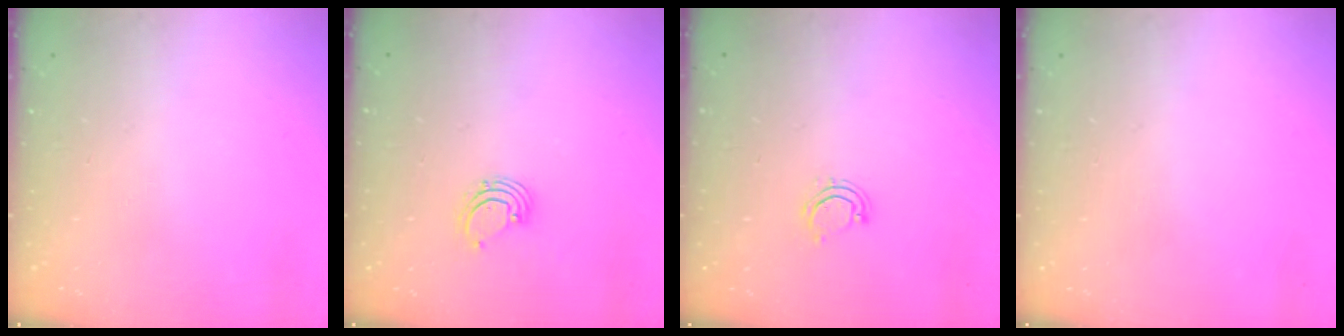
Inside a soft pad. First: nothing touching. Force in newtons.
{"total": 1.6, "press": 1.6, "slide": 0.1}
{"total": 3.9, "press": 3.9, "slide": 0.4}
{"total": 0.0}